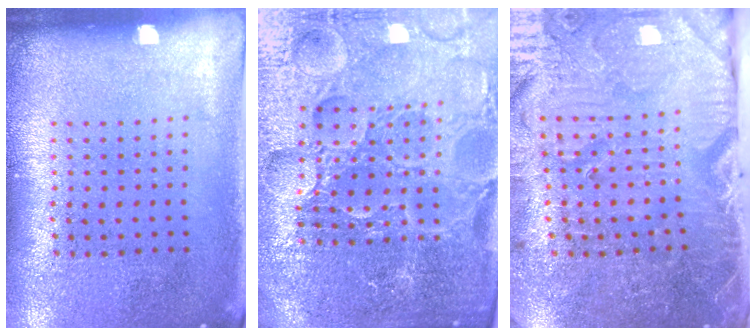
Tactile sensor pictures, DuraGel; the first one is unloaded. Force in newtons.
{"total": 5.9, "press": 5.4, "slide": 2.5}
{"total": 3.9, "press": 3.9, "slide": 0.5}